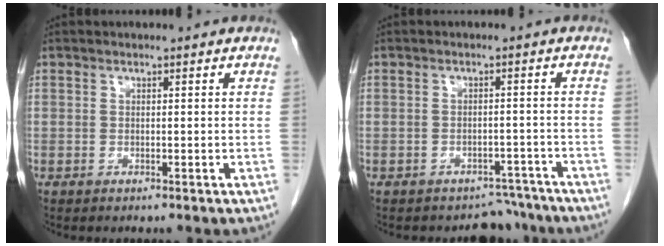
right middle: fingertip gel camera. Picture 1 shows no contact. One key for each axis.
{"total": 5.0, "fx": -4.4, "fy": 2.3, "fz": -0.6, "tx": 0.018, "ty": 0.019, "tz": -0.057}